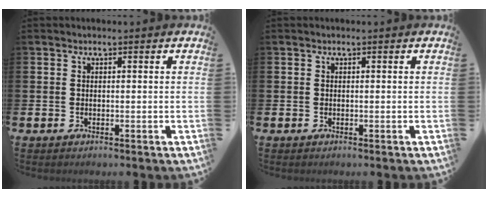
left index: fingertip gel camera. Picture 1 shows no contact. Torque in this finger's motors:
{"motor_torque": [-0.01, 0.01, 0.02, 0.00]}